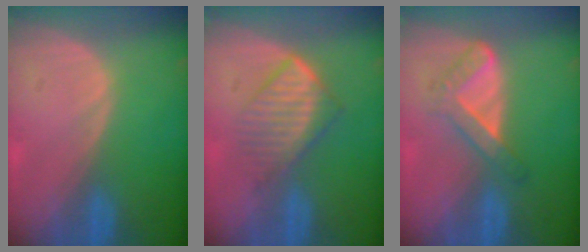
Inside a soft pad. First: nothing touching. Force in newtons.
{"total": 6.9, "press": 6.0, "slide": 3.5}
{"total": 5.6, "press": 4.8, "slide": 2.9}